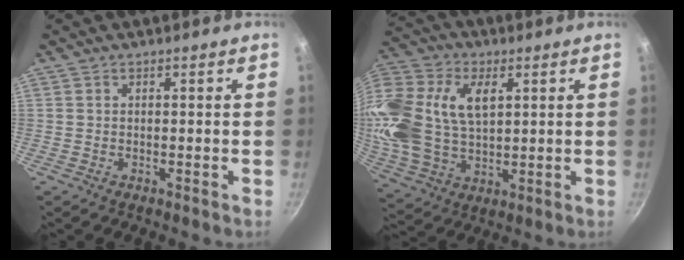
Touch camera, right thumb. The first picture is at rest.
{"total": 23.6, "force": [6.1, 15.3, 16.9], "torque": [-0.377, 0.015, 0.113]}